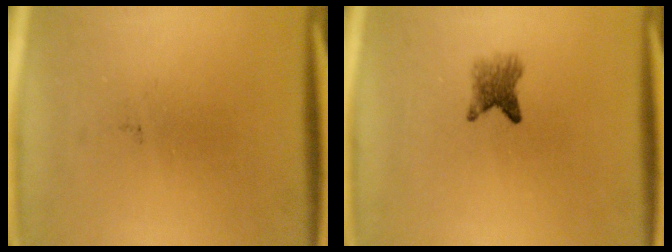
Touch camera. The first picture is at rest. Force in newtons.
{"total": 2.9}